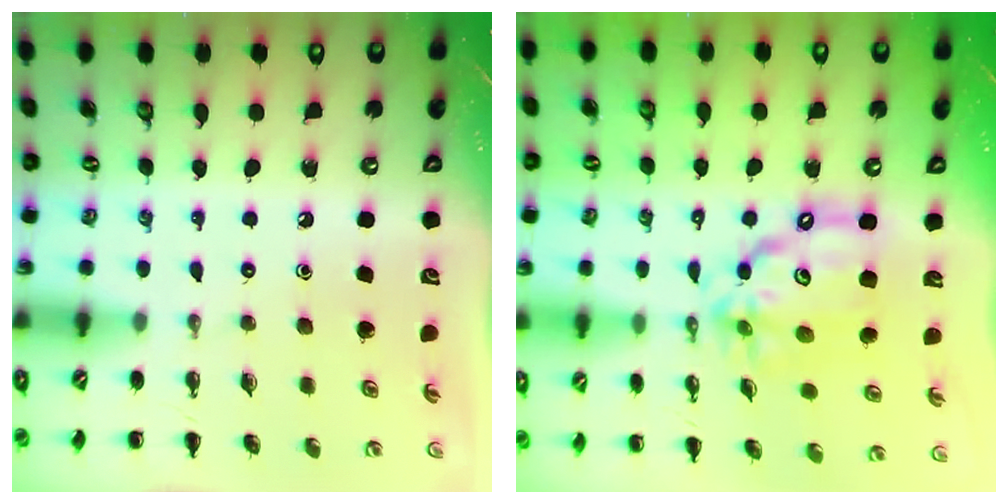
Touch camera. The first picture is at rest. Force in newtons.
{"total": 15.1, "press": 14.5, "slide": 4.2}